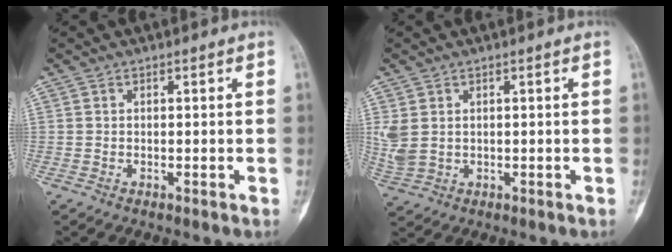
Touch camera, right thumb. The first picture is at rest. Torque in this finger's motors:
{"motor_torque": [0.03, 0.11, 0.60, 0.10, 0.05]}